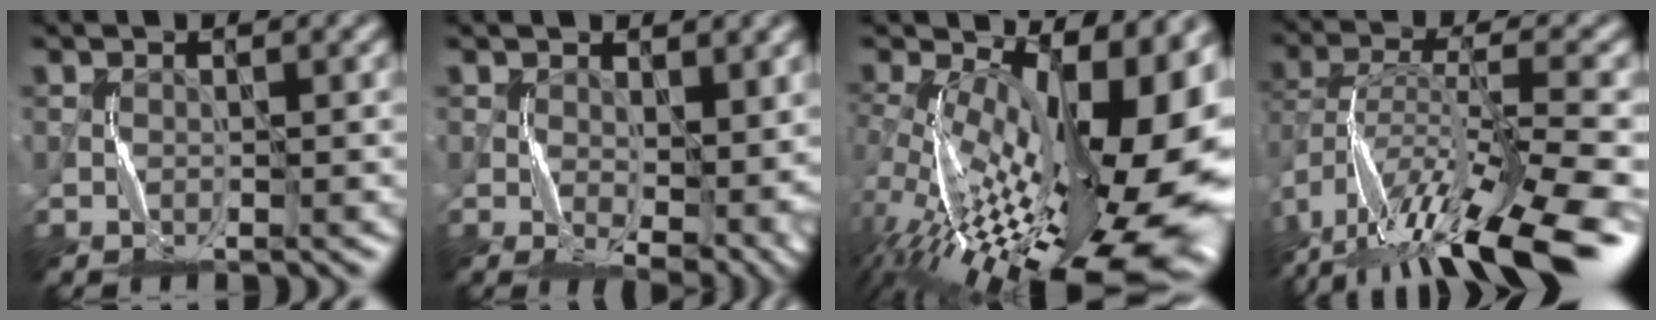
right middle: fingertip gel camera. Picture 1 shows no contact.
{"total": 7.3, "force": [0.4, 3.8, 6.2], "torque": [-0.102, -0.019, 0.016]}
{"total": 19.7, "force": [-1.4, 9.4, 17.2], "torque": [-0.239, -0.015, -0.027]}
{"total": 13.2, "force": [-8.3, 3.5, 9.7], "torque": [-0.182, 0.010, -0.125]}